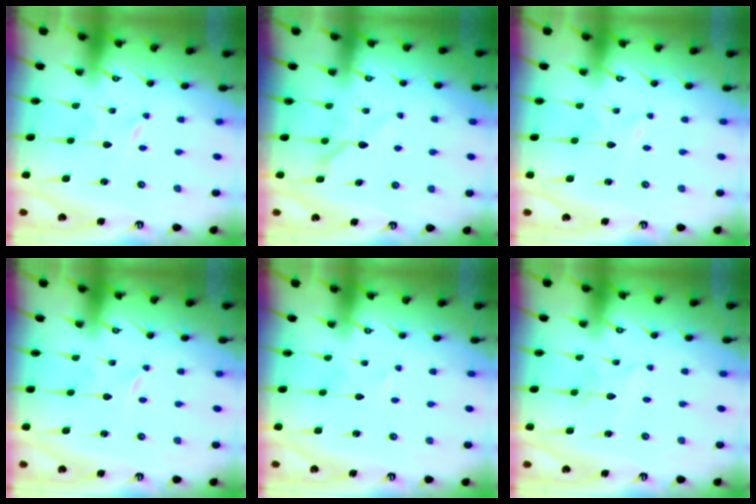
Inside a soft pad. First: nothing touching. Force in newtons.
{"total": 6.6, "press": 6.6, "slide": 0.6}
{"total": 0.6, "press": 0.6, "slide": 0.1}
{"total": 0.0}
{"total": 0.0}
{"total": 2.7, "press": 2.7, "slide": 0.2}